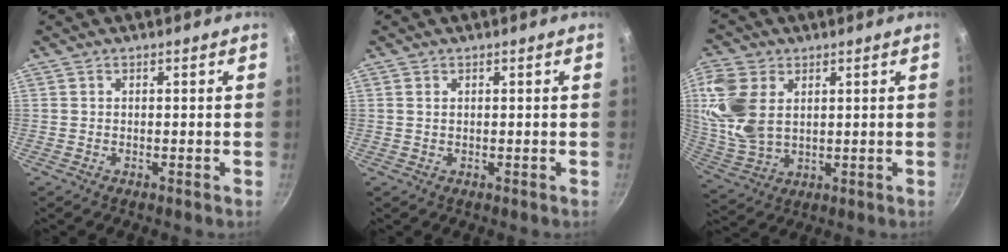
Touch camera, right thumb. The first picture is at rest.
{"total": 0.8, "force": [0.4, 0.4, 0.5], "torque": [-0.011, 0.001, 0.007]}
{"total": 12.5, "force": [3.4, 8.3, 8.8], "torque": [-0.179, -0.019, 0.075]}